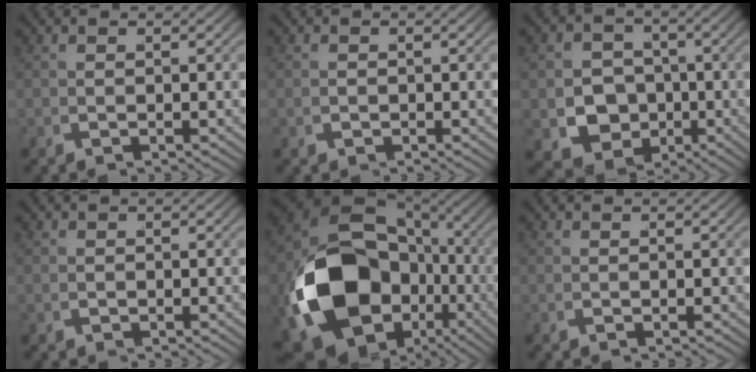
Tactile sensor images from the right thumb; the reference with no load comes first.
{"total": 0.6, "force": [-0.1, 0.6, 0.0], "torque": [-0.003, -0.005, 0.001]}
{"total": 10.2, "force": [-3.4, 8.8, 3.8], "torque": [-0.074, -0.055, -0.041]}
{"total": 0.0}
{"total": 20.7, "force": [-2.7, 14.3, 14.6], "torque": [-0.342, -0.089, 0.000]}
{"total": 0.0}